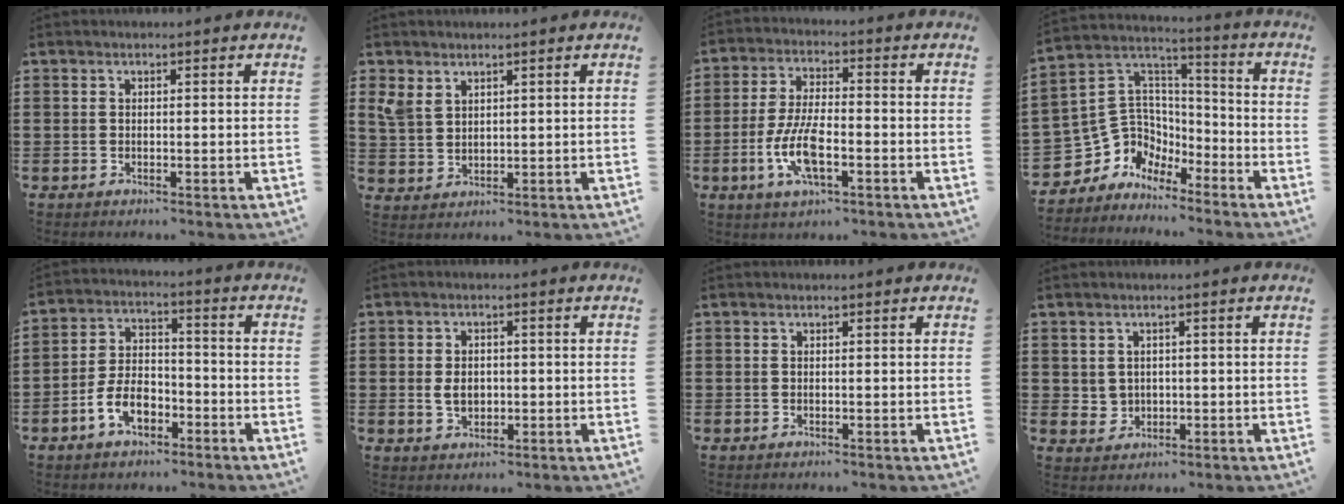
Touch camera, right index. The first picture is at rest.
{"total": 3.5, "force": [2.3, 2.3, 1.4], "torque": [-0.038, 0.009, 0.044]}
{"total": 8.7, "force": [-2.8, 3.1, 7.7], "torque": [-0.173, -0.013, -0.056]}
{"total": 7.2, "force": [-2.1, 6.8, 1.0], "torque": [-0.070, -0.013, -0.042]}
{"total": 6.7, "force": [-3.4, 3.7, 4.5], "torque": [-0.103, 0.005, -0.068]}
{"total": 3.0, "force": [-0.1, 2.1, 2.1], "torque": [-0.038, 0.001, -0.004]}
{"total": 0.0}
{"total": 2.0, "force": [0.8, 1.8, 0.3], "torque": [-0.014, 0.010, 0.013]}